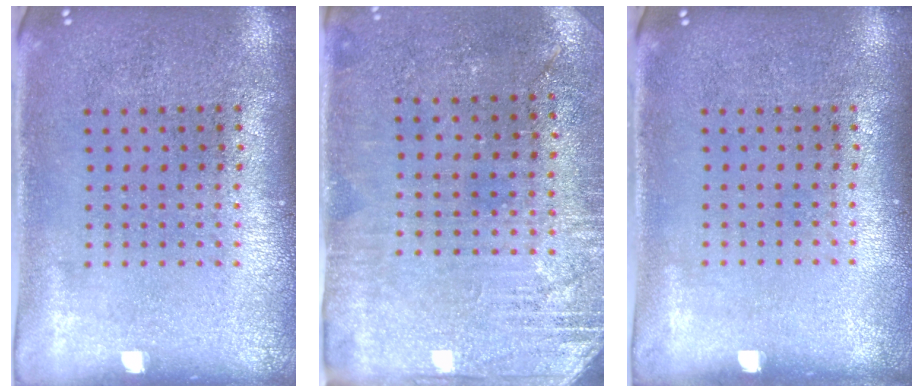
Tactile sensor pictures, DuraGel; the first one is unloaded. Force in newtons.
{"total": 2.9, "press": 2.7, "slide": 1.1}
{"total": 0.0}